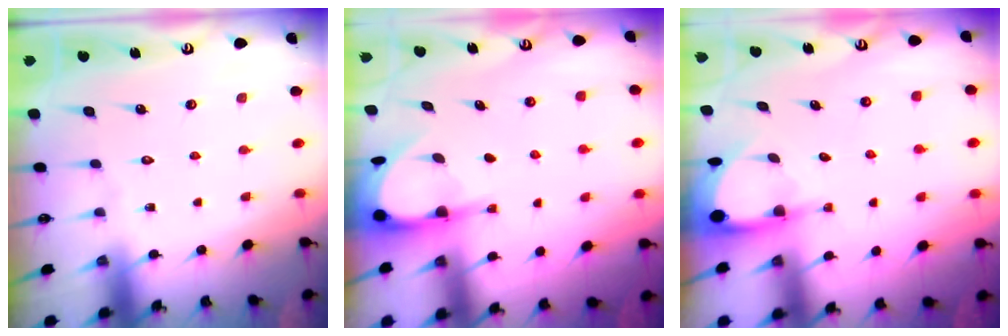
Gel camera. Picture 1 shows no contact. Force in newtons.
{"total": 6.0, "press": 6.0, "slide": 0.3}
{"total": 3.5, "press": 3.5, "slide": 0.2}